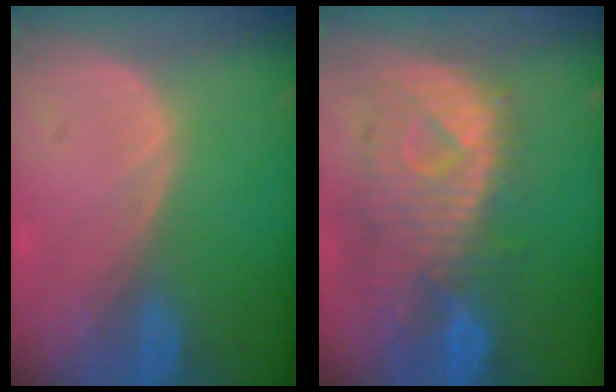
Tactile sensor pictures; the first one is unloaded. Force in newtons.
{"total": 10.8, "press": 9.7, "slide": 4.8}